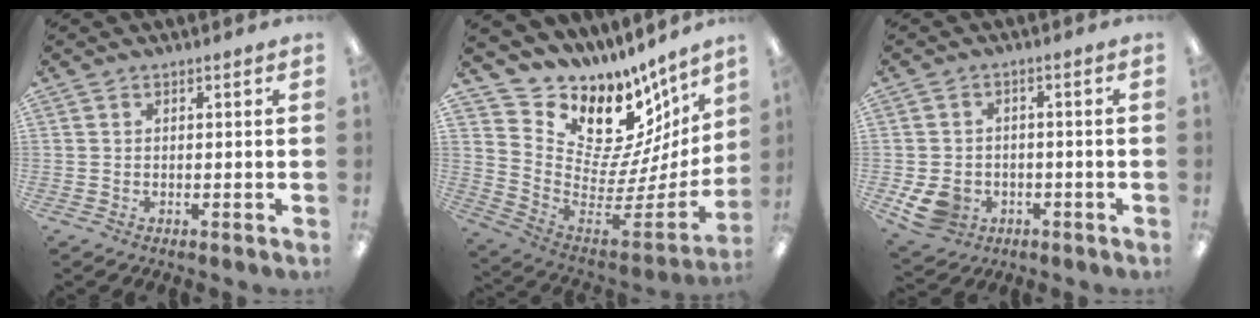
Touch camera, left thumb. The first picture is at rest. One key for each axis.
{"total": 14.6, "fx": 10.3, "fy": 8.3, "fz": 6.3, "tx": -0.079, "ty": -0.120, "tz": 0.186}
{"total": 6.5, "fx": -2.6, "fy": 5.2, "fz": 2.8, "tx": -0.063, "ty": 0.010, "tz": -0.047}